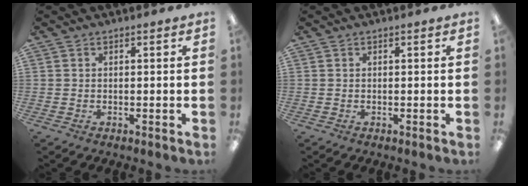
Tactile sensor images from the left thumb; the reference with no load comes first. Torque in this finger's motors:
{"motor_torque": [-0.04, -0.04, 0.05, 0.02, 0.00]}